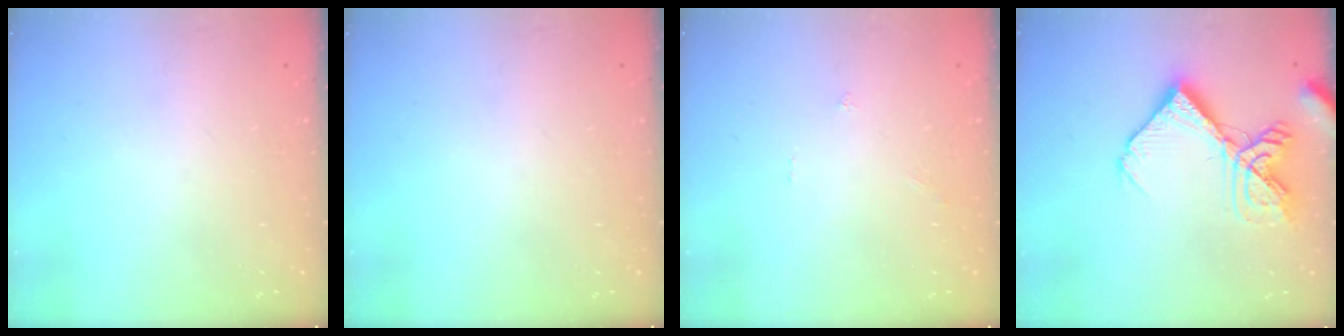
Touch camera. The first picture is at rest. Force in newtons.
{"total": 0.0}
{"total": 0.0}
{"total": 16.0, "press": 15.9, "slide": 2.2}